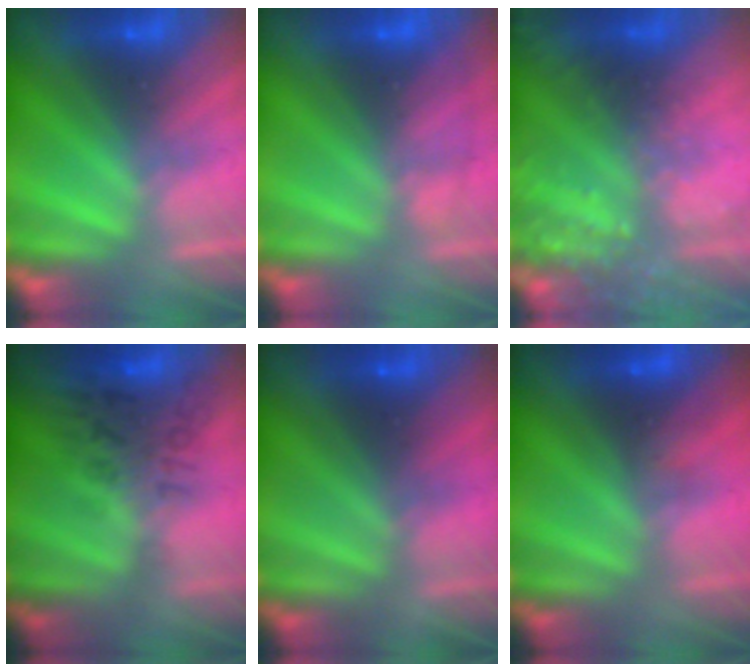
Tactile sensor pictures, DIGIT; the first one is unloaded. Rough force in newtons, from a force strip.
{"total": 1.6}
{"total": 8.1}
{"total": 2.8}
{"total": 9.1}
{"total": 2.1}